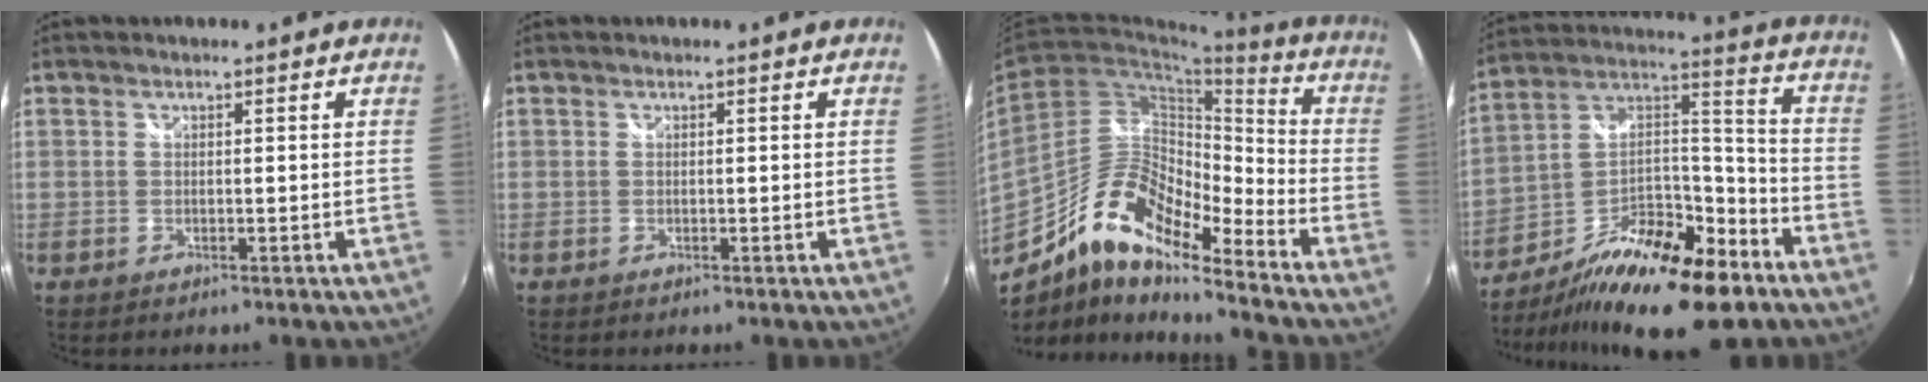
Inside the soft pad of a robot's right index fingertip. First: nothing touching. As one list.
[{"total": 0.0}, {"total": 14.6, "force": [-10.6, 3.8, 9.2], "torque": [-0.163, 0.009, -0.207]}, {"total": 23.9, "force": [-15.9, 7.9, 16.1], "torque": [-0.283, -0.011, -0.262]}]